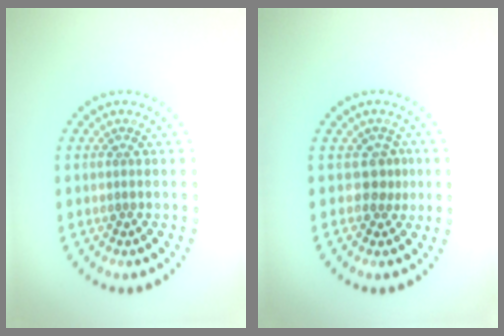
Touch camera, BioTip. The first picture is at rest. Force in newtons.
{"total": 1.8, "press": 1.3, "slide": 1.2}